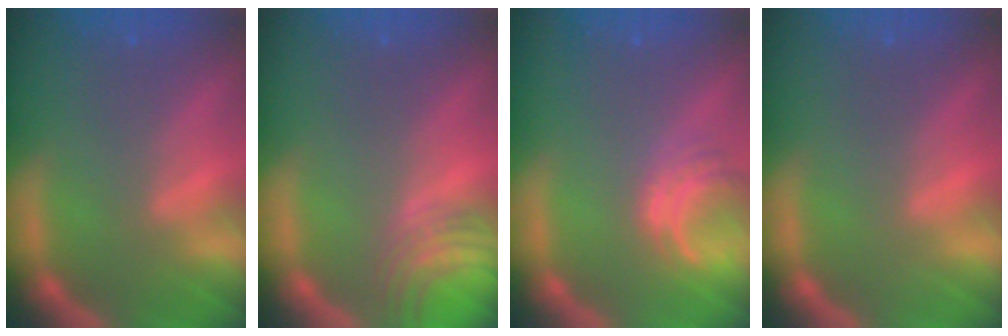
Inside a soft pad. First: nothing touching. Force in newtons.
{"total": 4.5}
{"total": 3.0}
{"total": 0.0}